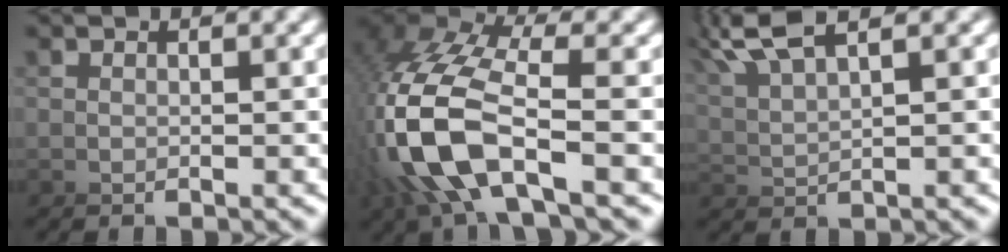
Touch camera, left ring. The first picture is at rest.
{"total": 4.2, "force": [-1.7, 2.3, 3.1], "torque": [-0.159, -0.015, -0.028]}
{"total": 2.6, "force": [2.6, -0.2, 0.5], "torque": [-0.067, 0.007, 0.044]}